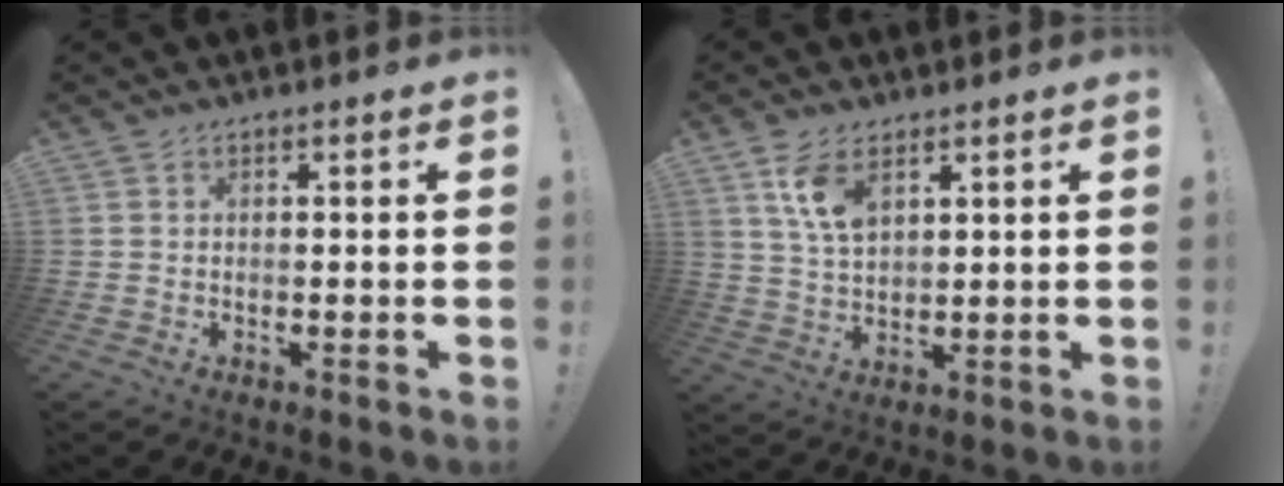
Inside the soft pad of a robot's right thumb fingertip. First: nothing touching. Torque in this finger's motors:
{"motor_torque": [0.11, 0.33, 0.47, 0.63, 0.15]}